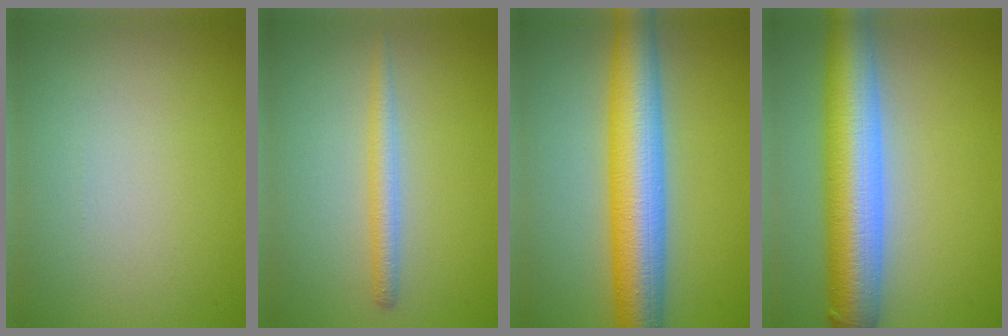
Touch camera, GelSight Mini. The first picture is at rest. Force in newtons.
{"total": 2.1, "press": 2.1, "slide": 0.1}
{"total": 9.3, "press": 9.2, "slide": 0.3}
{"total": 9.8, "press": 9.7, "slide": 0.5}